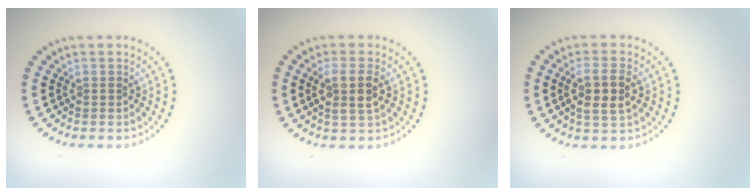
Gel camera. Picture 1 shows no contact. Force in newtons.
{"total": 2.8, "press": 2.6, "slide": 1.0}
{"total": 3.3, "press": 3.1, "slide": 1.1}